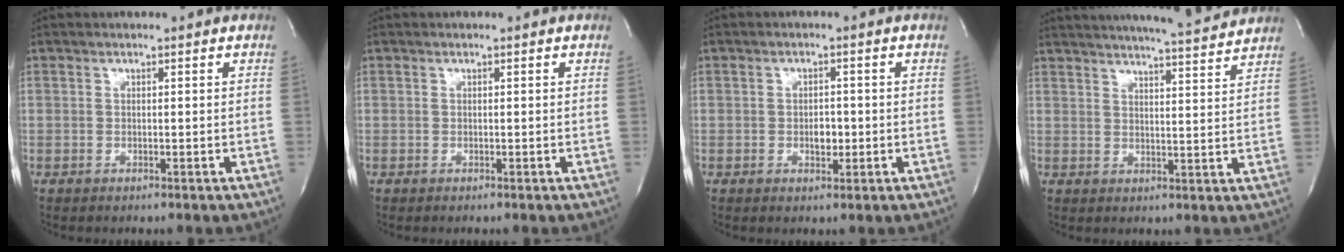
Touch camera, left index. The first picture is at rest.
{"total": 0.0}
{"total": 2.3, "force": [-0.5, 1.4, 1.8], "torque": [-0.029, 0.003, -0.004]}
{"total": 14.9, "force": [13.8, 0.4, 5.6], "torque": [-0.094, -0.007, 0.182]}